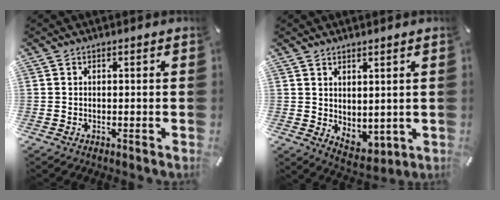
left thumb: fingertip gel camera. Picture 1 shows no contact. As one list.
[{"total": 3.8, "force": [2.8, 2.5, 0.6], "torque": [0.005, -0.024, 0.052]}]